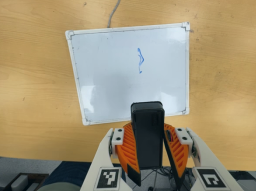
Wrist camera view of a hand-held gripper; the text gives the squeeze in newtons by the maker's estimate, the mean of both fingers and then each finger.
{"total": 9.7, "left": 10.0, "right": 9.4}